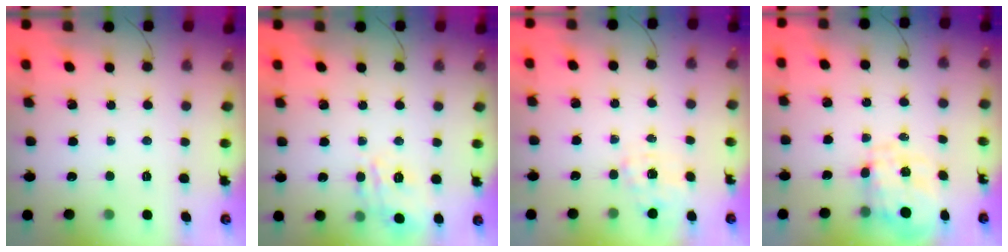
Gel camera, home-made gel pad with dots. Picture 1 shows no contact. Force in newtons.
{"total": 10.4, "press": 10.4, "slide": 0.5}
{"total": 0.9, "press": 0.3, "slide": 0.8}
{"total": 6.1, "press": 6.0, "slide": 1.2}